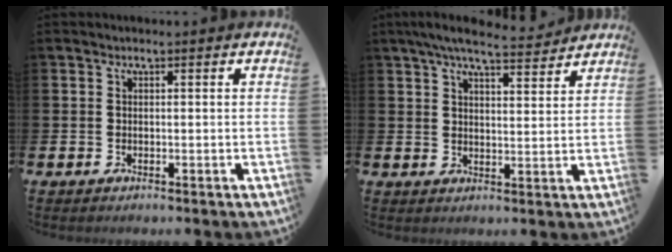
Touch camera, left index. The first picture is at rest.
{"total": 6.6, "force": [6.0, 0.8, 2.4], "torque": [-0.054, -0.024, 0.107]}